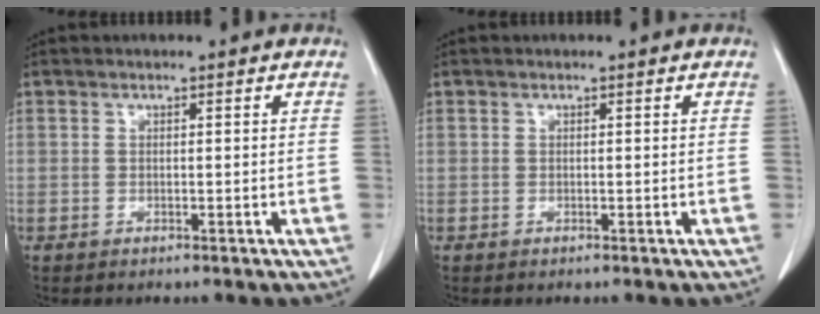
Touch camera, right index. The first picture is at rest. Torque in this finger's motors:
{"motor_torque": [0.00, 0.01, 0.00, 0.00]}